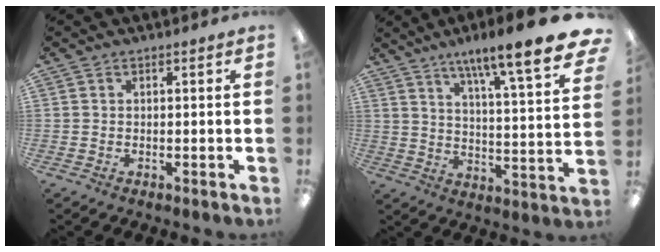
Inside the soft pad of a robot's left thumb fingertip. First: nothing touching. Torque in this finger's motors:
{"motor_torque": [0.93, 0.19, 1.40, -1.37, 0.09]}